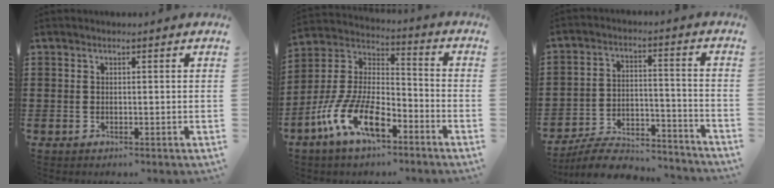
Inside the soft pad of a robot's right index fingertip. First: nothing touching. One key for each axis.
{"total": 12.5, "fx": -7.6, "fy": 4.8, "fz": 8.7, "tx": -0.202, "ty": 0.007, "tz": -0.151}
{"total": 7.5, "fx": -7.0, "fy": 1.4, "fz": 2.2, "tx": -0.040, "ty": 0.018, "tz": -0.136}